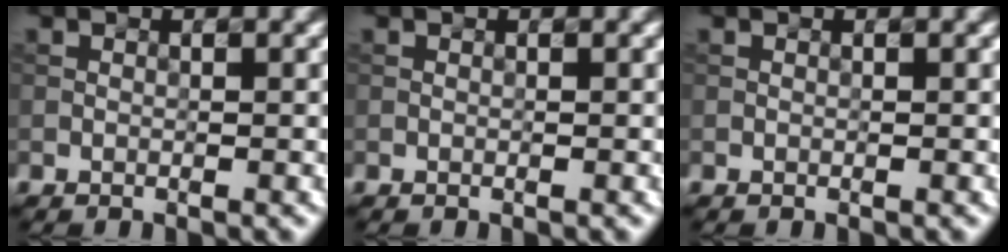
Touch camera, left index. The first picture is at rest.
{"total": 0.0}
{"total": 0.0}